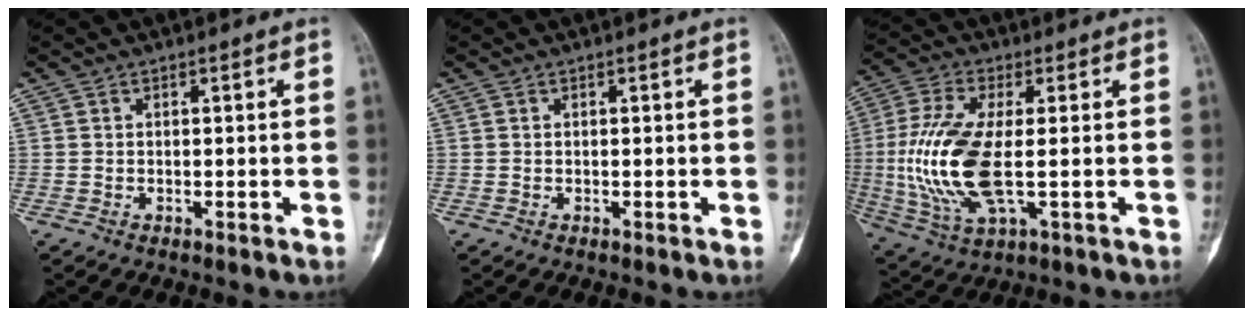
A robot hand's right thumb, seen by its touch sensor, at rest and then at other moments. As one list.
[{"total": 0.0}, {"total": 15.7, "force": [-1.0, 5.9, 14.4], "torque": [-0.327, -0.006, -0.015]}]